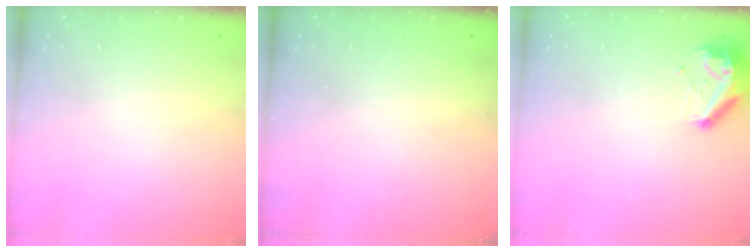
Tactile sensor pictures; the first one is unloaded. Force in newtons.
{"total": 0.0}
{"total": 9.4, "press": 8.8, "slide": 3.5}